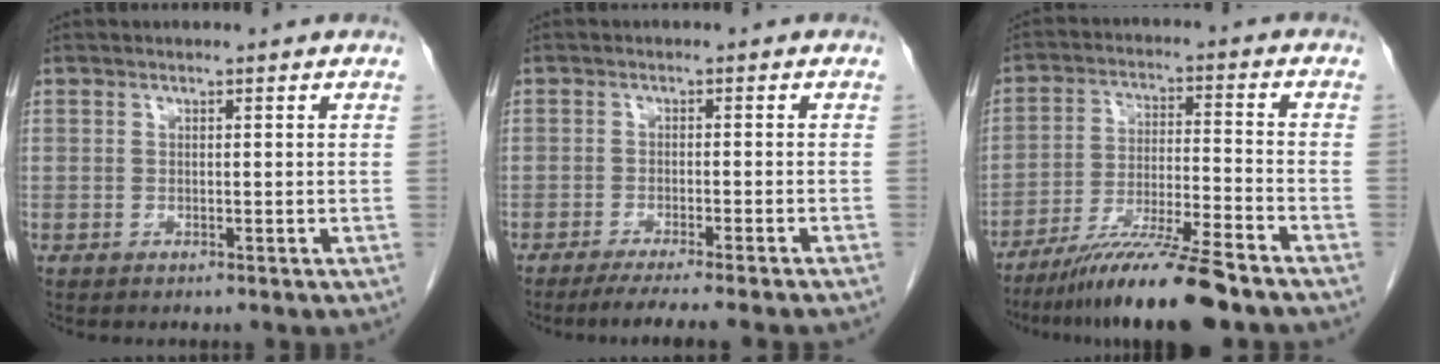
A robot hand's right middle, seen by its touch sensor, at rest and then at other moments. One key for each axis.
{"total": 9.3, "fx": -7.9, "fy": -1.0, "fz": 4.7, "tx": -0.038, "ty": -0.021, "tz": -0.114}
{"total": 12.5, "fx": -10.0, "fy": -0.7, "fz": 7.5, "tx": -0.125, "ty": -0.024, "tz": -0.174}